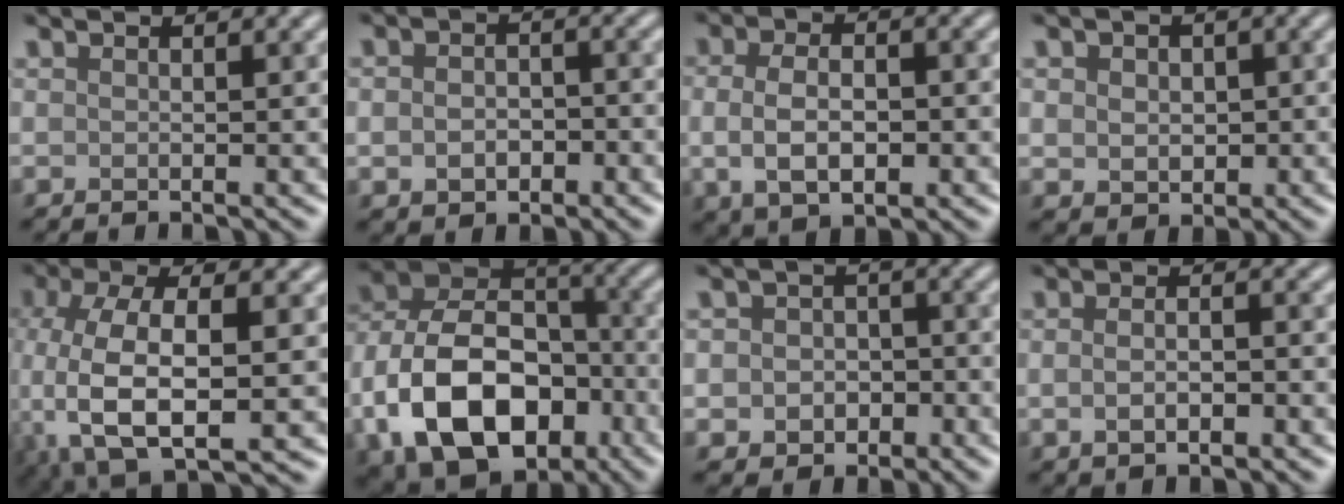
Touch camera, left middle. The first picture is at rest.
{"total": 2.9, "force": [-0.7, 2.0, 1.9], "torque": [-0.034, -0.003, -0.014]}
{"total": 5.1, "force": [-0.6, 2.9, 4.1], "torque": [-0.075, -0.009, -0.007]}
{"total": 3.2, "force": [0.3, 2.6, 1.7], "torque": [-0.024, 0.006, -0.003]}
{"total": 10.0, "force": [-2.2, 4.7, 8.5], "torque": [-0.184, -0.010, -0.041]}
{"total": 15.3, "force": [-5.3, 10.4, 9.9], "torque": [-0.188, -0.013, -0.096]}
{"total": 4.0, "force": [-1.0, 3.4, 1.8], "torque": [-0.007, -0.007, -0.027]}
{"total": 3.1, "force": [-0.6, 1.5, 2.6], "torque": [-0.041, -0.003, -0.012]}